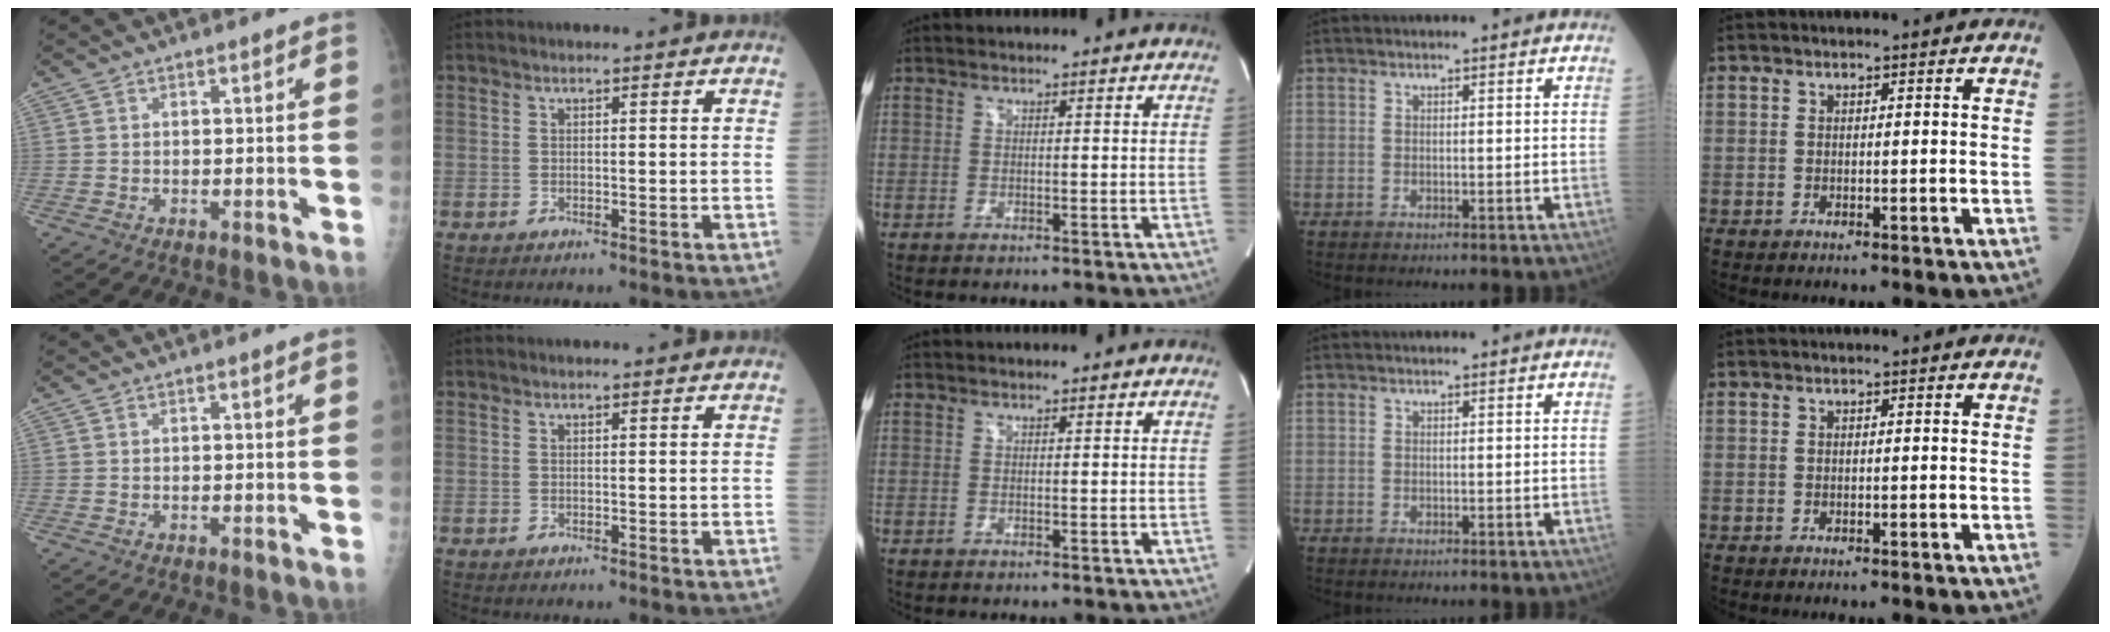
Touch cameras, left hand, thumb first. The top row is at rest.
{}